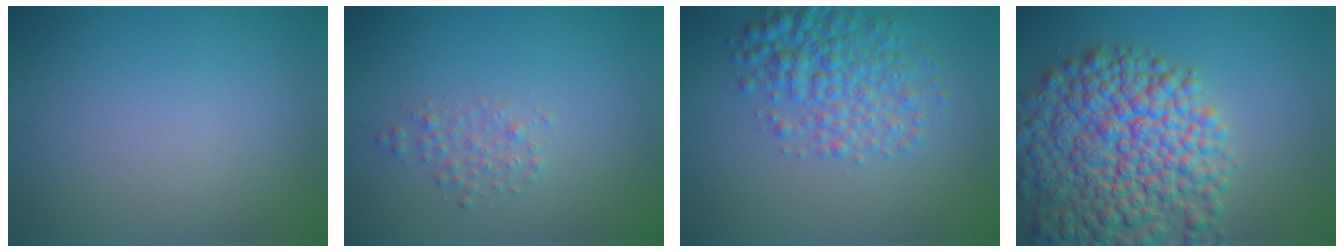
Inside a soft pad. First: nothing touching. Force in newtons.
{"total": 1.4, "press": 1.4, "slide": 0.0}
{"total": 4.7, "press": 4.7, "slide": 0.1}
{"total": 11.4, "press": 11.4, "slide": 0.6}